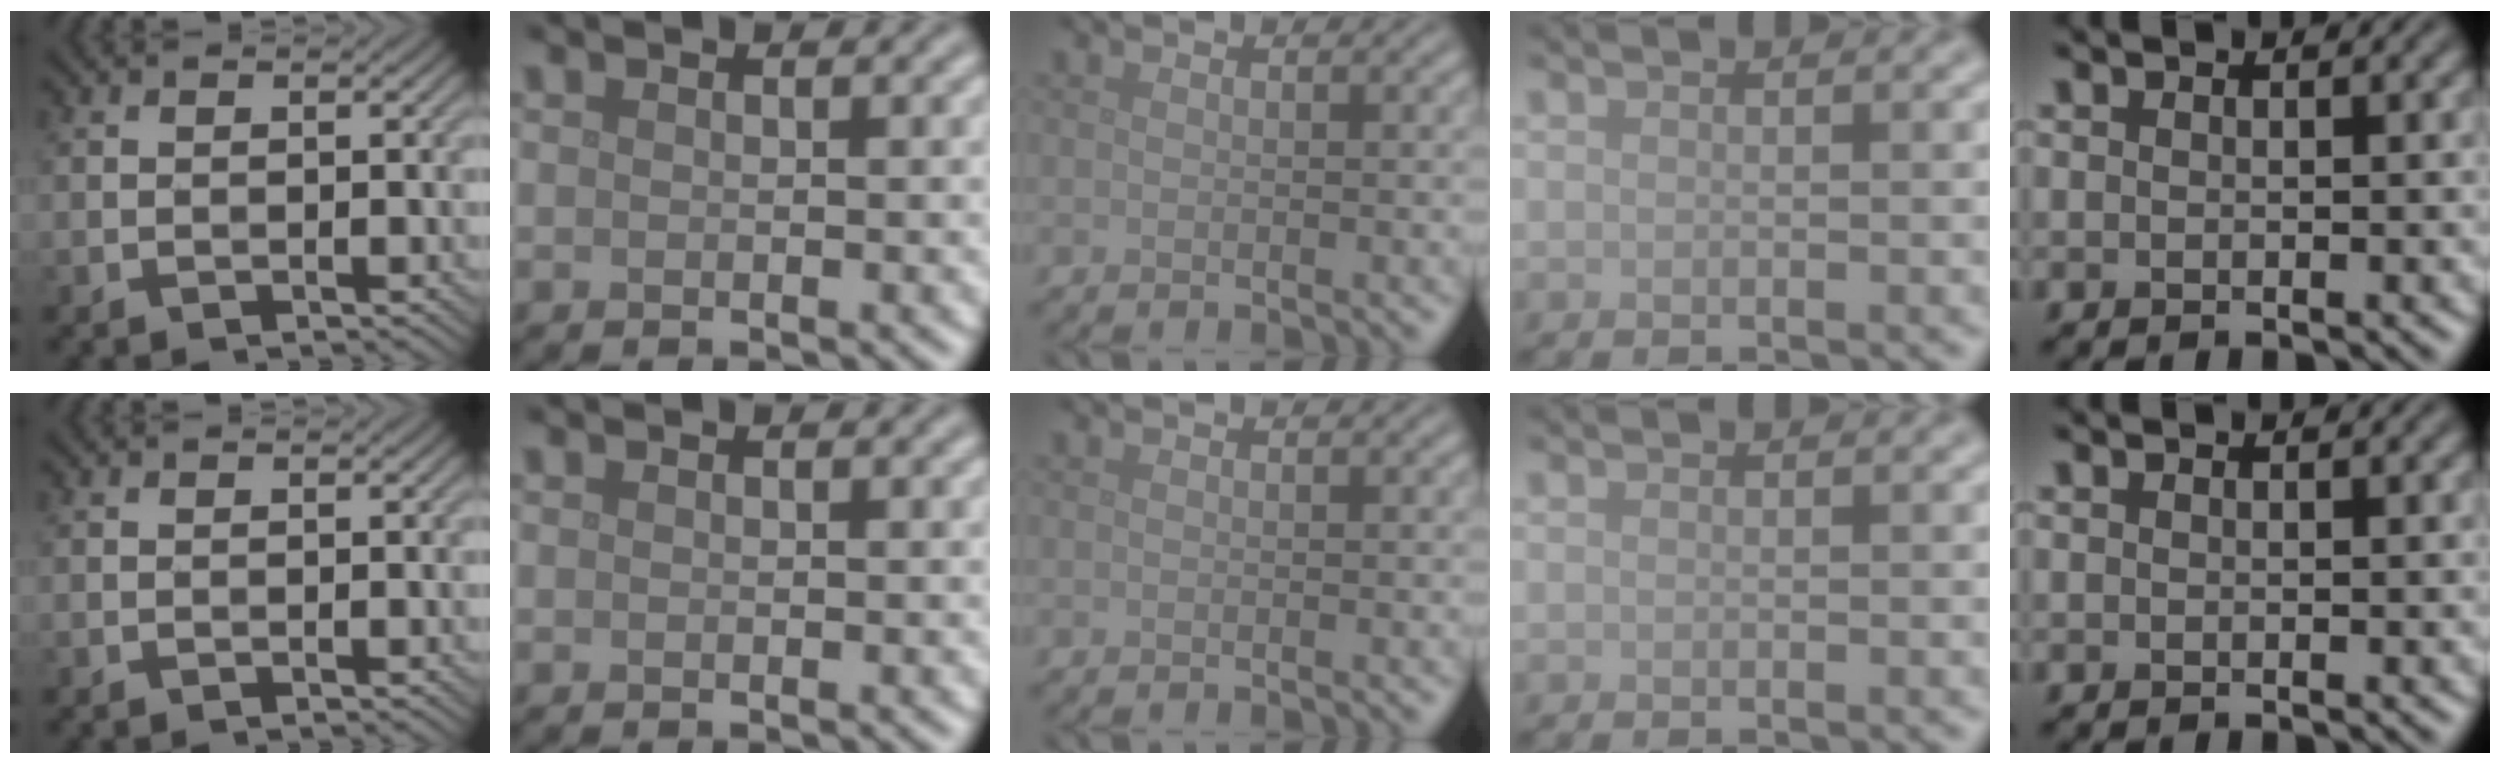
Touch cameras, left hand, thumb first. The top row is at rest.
{}